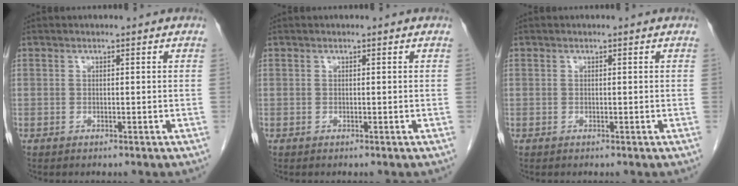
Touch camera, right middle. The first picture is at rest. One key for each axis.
{"total": 0.0}
{"total": 0.0}